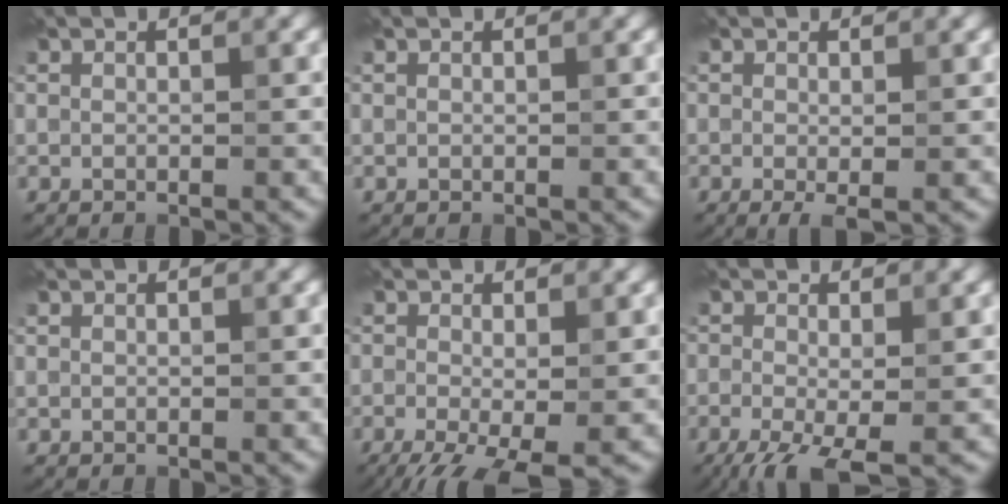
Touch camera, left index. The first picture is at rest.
{"total": 0.0}
{"total": 1.5, "force": [-0.4, 0.2, 1.4], "torque": [-0.025, -0.011, -0.006]}
{"total": 0.0}
{"total": 6.8, "force": [-3.2, 2.3, 5.6], "torque": [-0.104, -0.017, -0.053]}
{"total": 5.5, "force": [-2.7, 1.8, 4.5], "torque": [-0.093, -0.011, -0.050]}